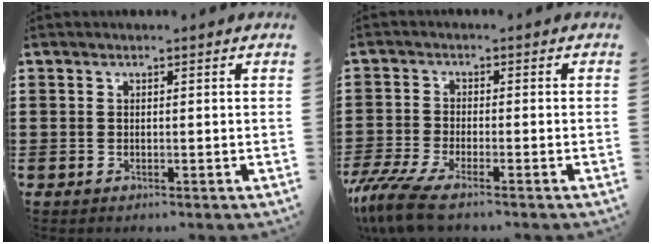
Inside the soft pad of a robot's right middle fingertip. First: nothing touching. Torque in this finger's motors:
{"motor_torque": [1.25, -0.68, 0.42, 0.13]}